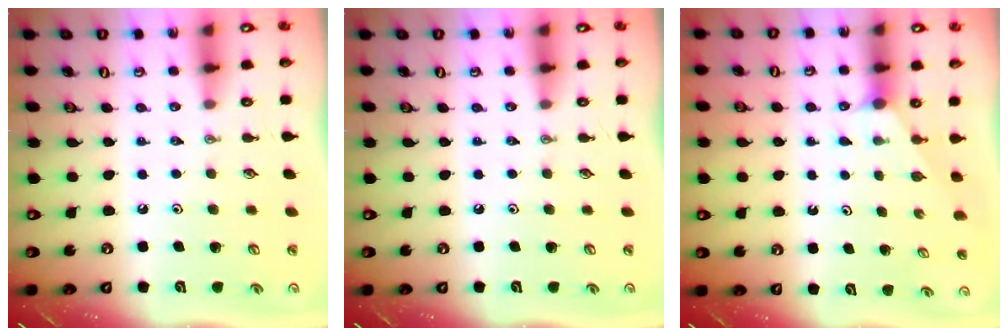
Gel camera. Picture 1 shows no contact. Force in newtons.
{"total": 0.0}
{"total": 1.0, "press": 1.0, "slide": 0.2}